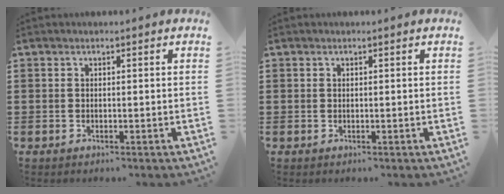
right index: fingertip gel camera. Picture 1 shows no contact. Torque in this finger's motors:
{"motor_torque": [-0.14, 1.31, -0.01, -0.01]}